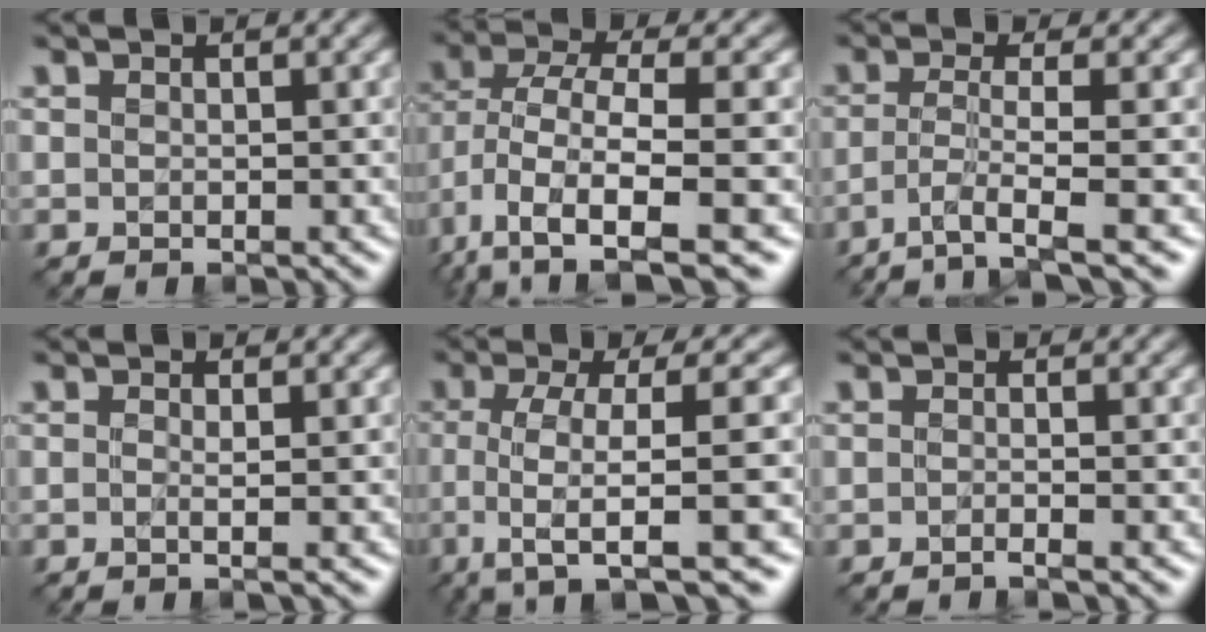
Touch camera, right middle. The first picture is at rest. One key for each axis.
{"total": 8.1, "fx": -2.8, "fy": 3.5, "fz": 6.7, "tx": -0.139, "ty": -0.003, "tz": -0.056}
{"total": 4.3, "fx": -1.9, "fy": 0.6, "fz": 3.8, "tx": -0.065, "ty": -0.006, "tz": -0.043}
{"total": 1.6, "fx": -0.2, "fy": 0.4, "fz": 1.5, "tx": -0.019, "ty": -0.007, "tz": -0.010}
{"total": 9.0, "fx": -2.4, "fy": 2.4, "fz": 8.3, "tx": -0.123, "ty": 0.009, "tz": -0.050}
{"total": 1.4, "fx": -0.7, "fy": 0.4, "fz": 1.1, "tx": -0.006, "ty": -0.006, "tz": -0.022}